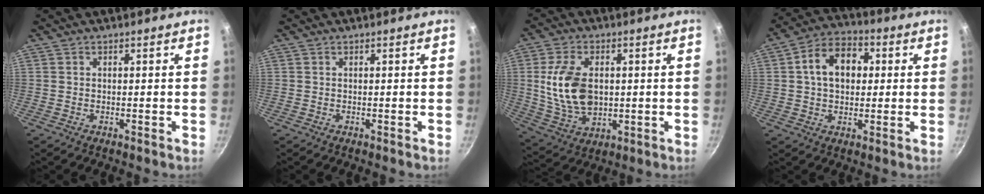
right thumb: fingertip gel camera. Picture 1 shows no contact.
{"total": 0.0}
{"total": 13.8, "force": [1.0, 8.8, 10.5], "torque": [-0.184, -0.010, 0.028]}
{"total": 11.4, "force": [1.9, 8.1, 7.8], "torque": [-0.092, 0.021, 0.016]}